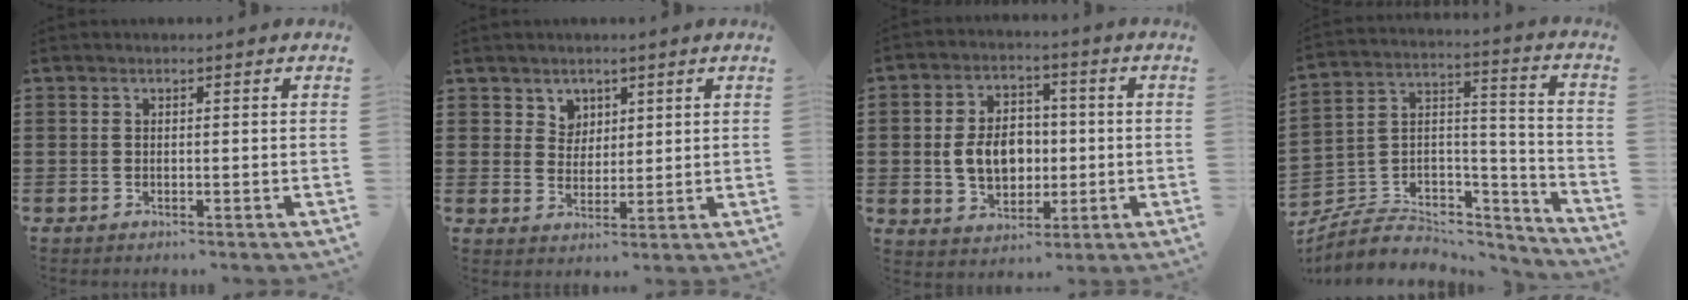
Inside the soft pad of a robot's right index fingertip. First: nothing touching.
{"total": 3.6, "force": [2.3, 2.8, 0.0], "torque": [-0.015, 0.008, 0.044]}
{"total": 7.6, "force": [-0.4, 5.5, 5.2], "torque": [-0.103, 0.004, -0.013]}
{"total": 4.9, "force": [-3.4, 3.3, 1.0], "torque": [-0.035, -0.009, -0.068]}